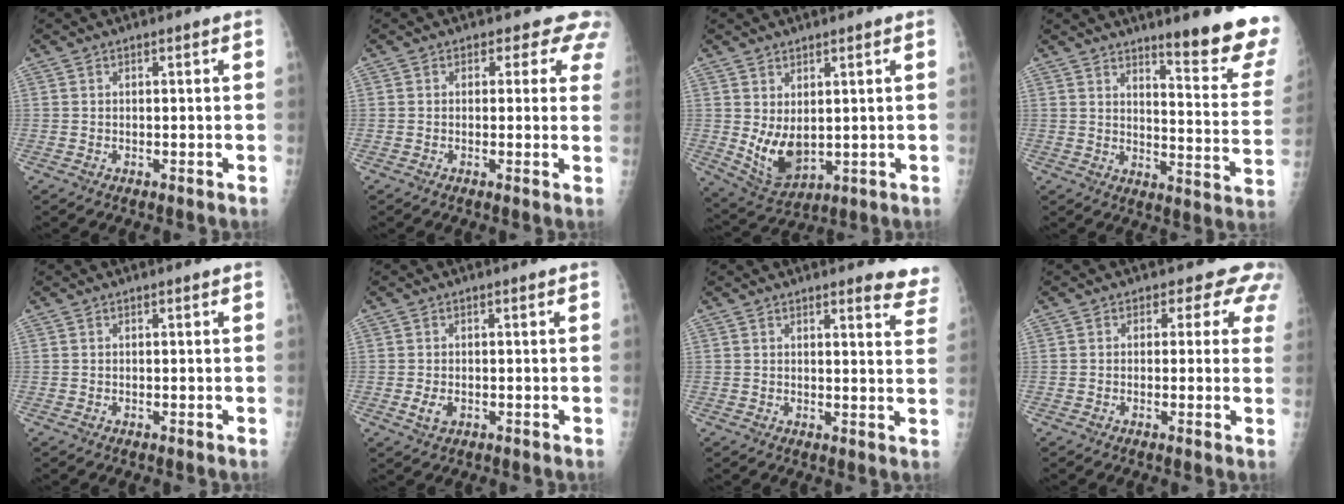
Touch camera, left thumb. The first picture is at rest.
{"total": 5.1, "force": [4.1, 3.0, 0.4], "torque": [0.036, -0.016, 0.022]}
{"total": 8.1, "force": [1.2, 4.5, 6.6], "torque": [-0.104, -0.025, 0.045]}
{"total": 16.3, "force": [12.4, 1.9, 10.4], "torque": [-0.104, -0.102, 0.161]}
{"total": 0.0}
{"total": 2.4, "force": [-0.3, 1.4, 1.9], "torque": [-0.035, -0.003, 0.000]}
{"total": 8.0, "force": [7.1, 1.7, 3.2], "torque": [-0.005, -0.039, 0.056]}
{"total": 5.0, "force": [3.8, 3.2, 0.6], "torque": [0.031, -0.014, 0.019]}